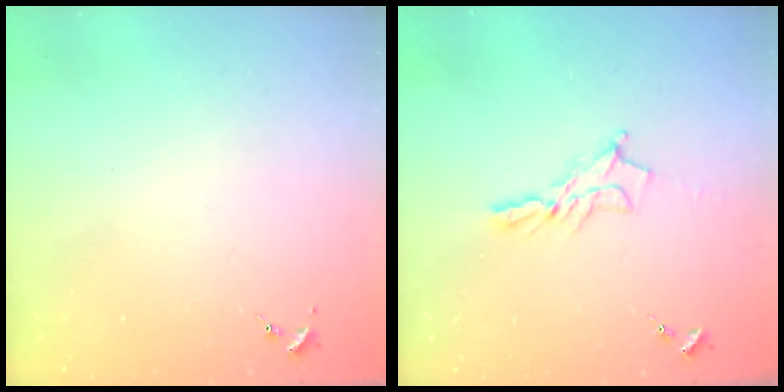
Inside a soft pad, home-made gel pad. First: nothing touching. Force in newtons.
{"total": 10.3, "press": 10.3, "slide": 0.7}